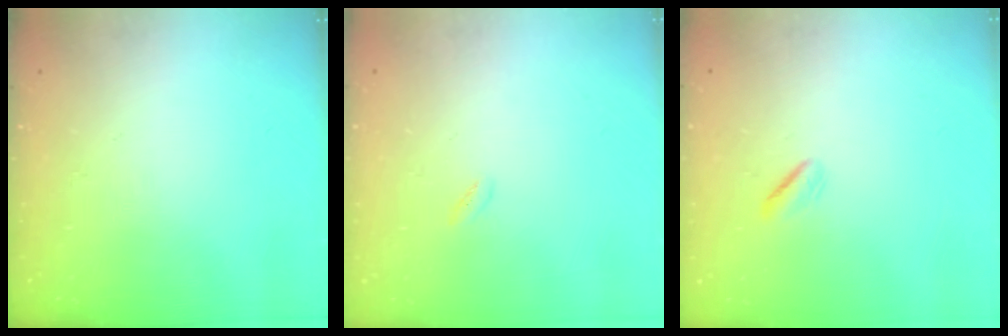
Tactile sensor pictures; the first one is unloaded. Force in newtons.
{"total": 0.9, "press": 0.8, "slide": 0.5}
{"total": 0.8, "press": 0.4, "slide": 0.6}